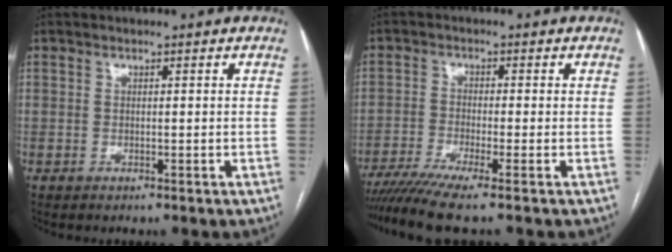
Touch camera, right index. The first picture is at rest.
{"total": 7.4, "force": [-5.7, -1.1, 4.6], "torque": [-0.074, -0.016, -0.099]}